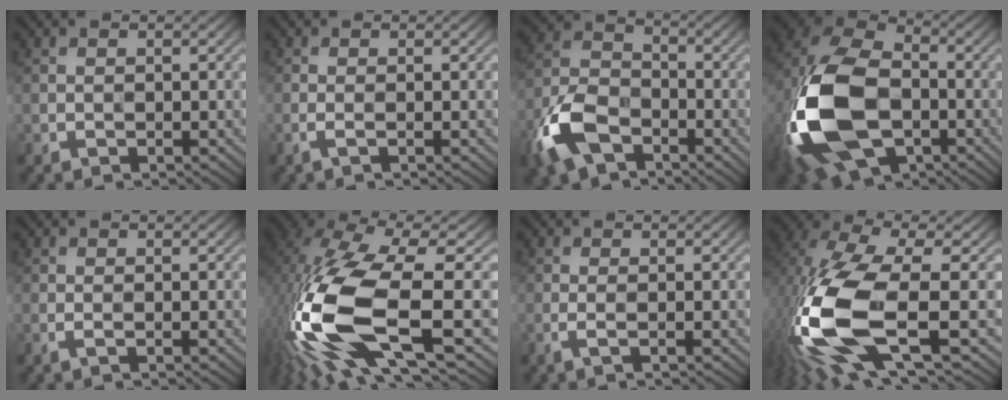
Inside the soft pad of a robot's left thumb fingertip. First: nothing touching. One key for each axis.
{"total": 1.0, "fx": -0.3, "fy": 0.0, "fz": 1.0, "tx": -0.022, "ty": 0.001, "tz": -0.010}
{"total": 11.0, "fx": -5.9, "fy": 6.2, "fz": 6.9, "tx": -0.170, "ty": -0.011, "tz": -0.132}
{"total": 21.4, "fx": -5.7, "fy": 13.5, "fz": 15.6, "tx": -0.374, "ty": -0.041, "tz": -0.102}
{"total": 0.7, "fx": -0.2, "fy": 0.0, "fz": 0.7, "tx": -0.018, "ty": 0.000, "tz": -0.007}
{"total": 18.0, "fx": -3.6, "fy": 7.3, "fz": 16.0, "tx": -0.385, "ty": -0.029, "tz": -0.051}
{"total": 1.3, "fx": -0.4, "fy": 0.1, "fz": 1.3, "tx": -0.028, "ty": 0.003, "tz": -0.013}
{"total": 16.4, "fx": -3.2, "fy": 7.2, "fz": 14.4, "tx": -0.361, "ty": -0.020, "tz": -0.054}